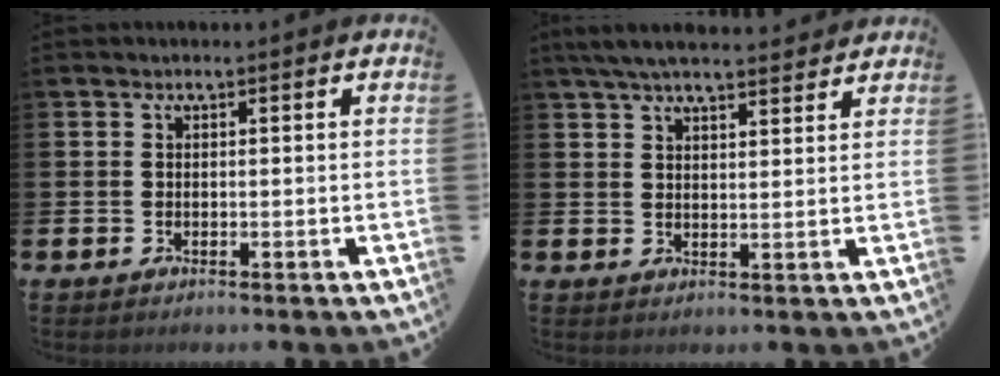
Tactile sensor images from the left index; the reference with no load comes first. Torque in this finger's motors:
{"motor_torque": [1.23, -0.91, 0.31, 0.19]}